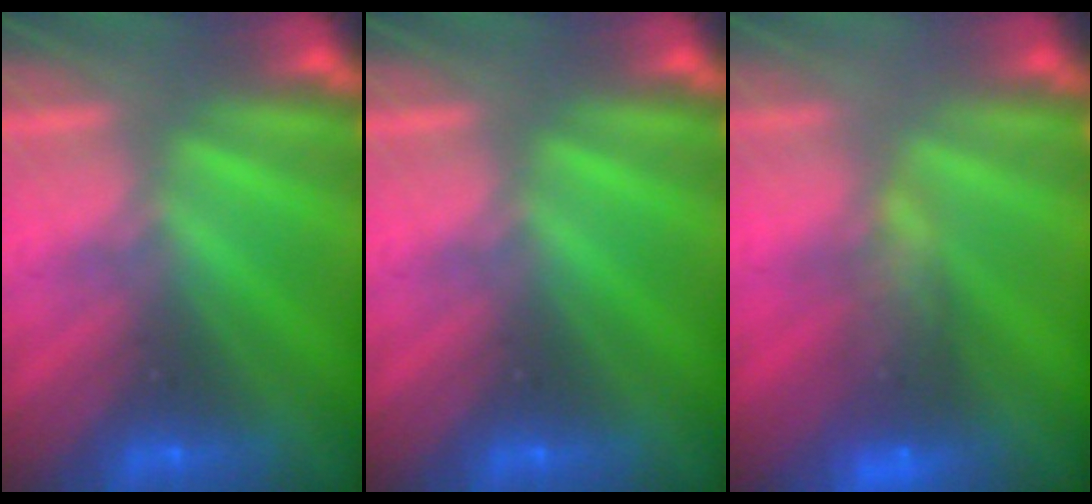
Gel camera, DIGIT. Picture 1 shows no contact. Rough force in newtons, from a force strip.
{"total": 0.0}
{"total": 7.8}